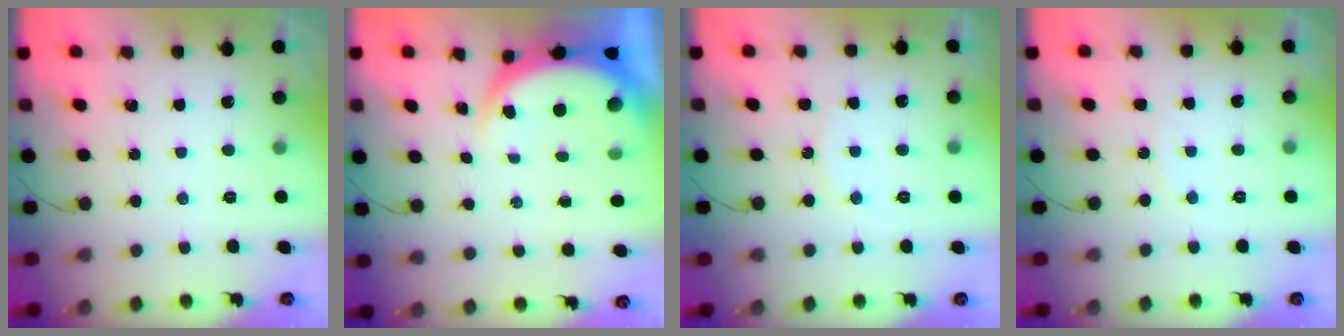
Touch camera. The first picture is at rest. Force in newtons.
{"total": 5.5, "press": 5.5, "slide": 0.8}
{"total": 7.4, "press": 7.4, "slide": 0.8}
{"total": 5.1, "press": 5.1, "slide": 0.5}